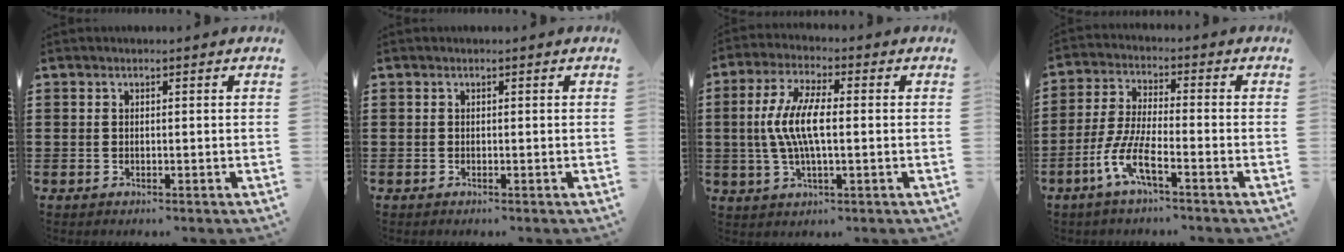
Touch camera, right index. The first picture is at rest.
{"total": 0.0}
{"total": 8.3, "force": [-0.4, 2.7, 7.9], "torque": [-0.174, -0.006, -0.018]}
{"total": 7.2, "force": [-4.2, 1.2, 5.8], "torque": [-0.150, -0.017, -0.088]}